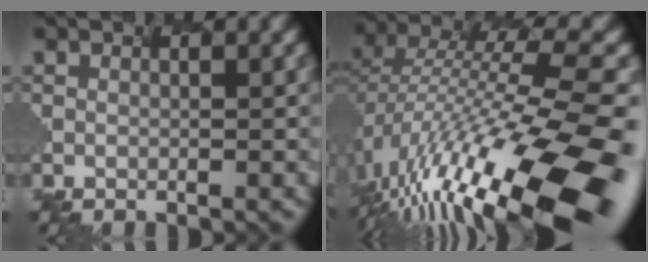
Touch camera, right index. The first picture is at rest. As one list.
[{"total": 14.8, "force": [-7.7, 3.0, 12.2], "torque": [-0.251, 0.012, -0.108]}]